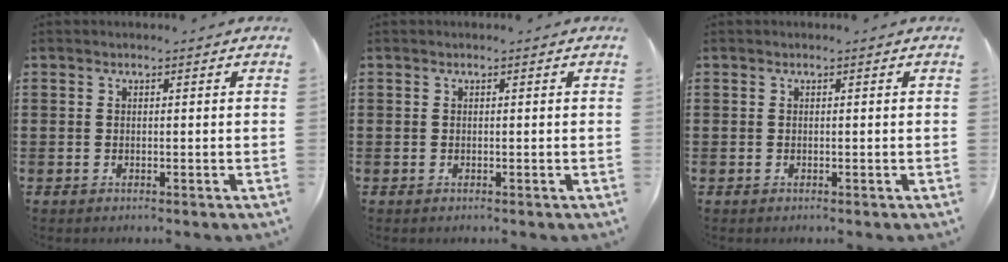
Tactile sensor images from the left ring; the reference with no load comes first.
{"total": 0.0}
{"total": 0.0}